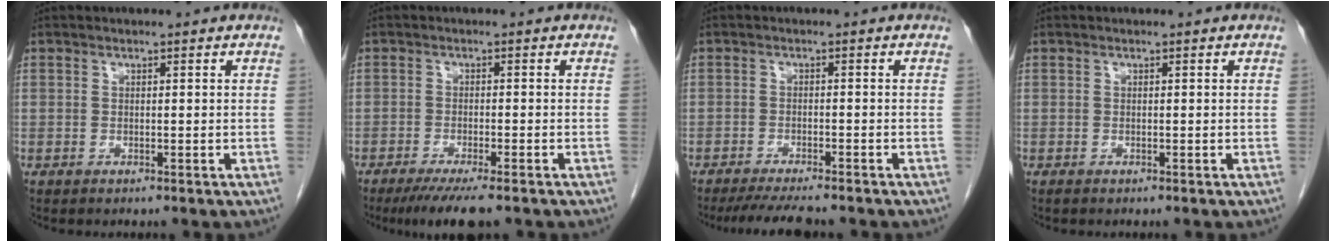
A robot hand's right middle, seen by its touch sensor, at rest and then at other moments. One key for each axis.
{"total": 7.1, "fx": -5.4, "fy": 0.6, "fz": 4.6, "tx": -0.069, "ty": -0.017, "tz": -0.083}
{"total": 7.0, "fx": -6.2, "fy": 0.5, "fz": 3.3, "tx": -0.048, "ty": -0.017, "tz": -0.098}
{"total": 0.0}